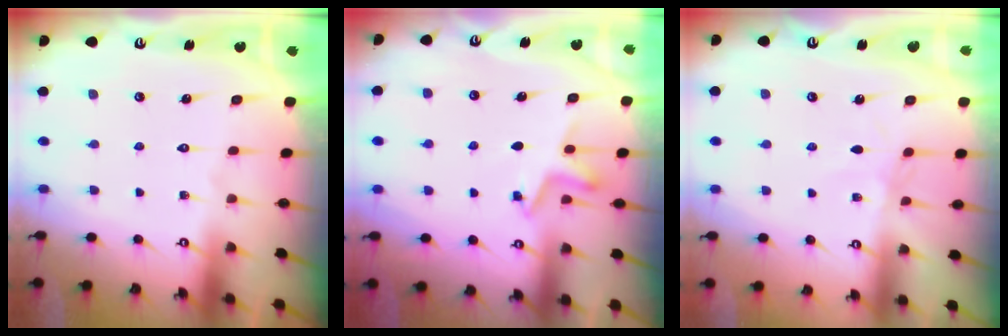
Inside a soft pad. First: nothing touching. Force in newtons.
{"total": 3.5, "press": 3.3, "slide": 1.0}
{"total": 1.4, "press": 1.3, "slide": 0.4}